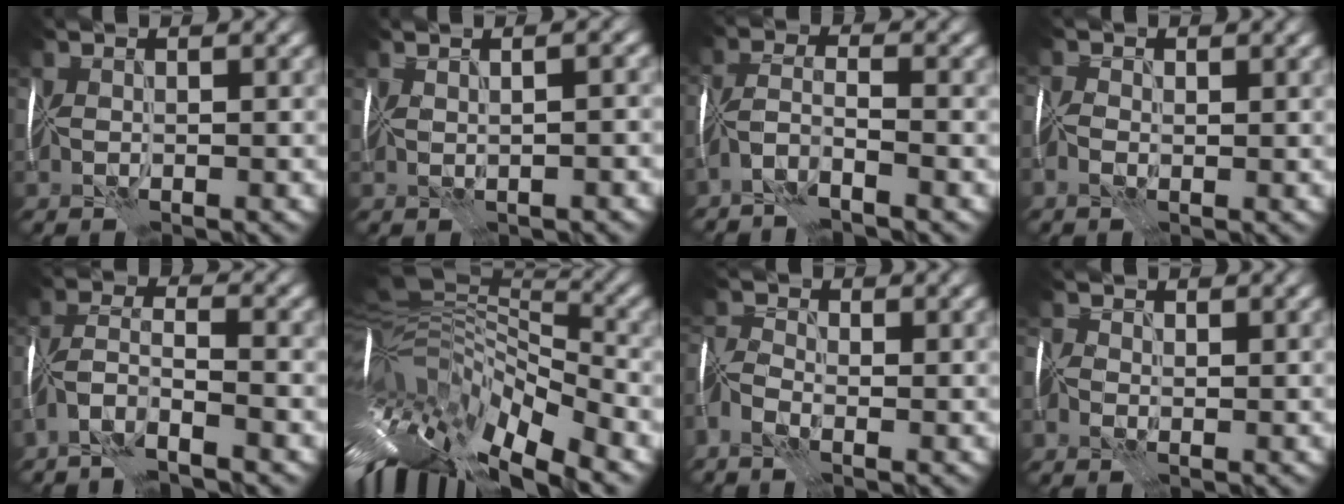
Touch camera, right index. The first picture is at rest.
{"total": 2.1, "force": [0.6, 0.4, 2.0], "torque": [-0.022, 0.009, 0.012]}
{"total": 2.7, "force": [-2.1, 0.1, 1.7], "torque": [-0.038, 0.005, -0.054]}
{"total": 1.2, "force": [-0.4, 0.9, 0.7], "torque": [-0.017, 0.001, -0.008]}
{"total": 4.1, "force": [-3.0, 0.8, 2.7], "torque": [-0.056, 0.005, -0.068]}
{"total": 14.1, "force": [-4.1, 4.9, 12.6], "torque": [-0.213, 0.031, -0.050]}
{"total": 3.6, "force": [-2.1, 1.6, 2.4], "torque": [-0.062, -0.004, -0.053]}
{"total": 1.8, "force": [-0.1, 1.5, 1.1], "torque": [-0.019, 0.011, -0.011]}